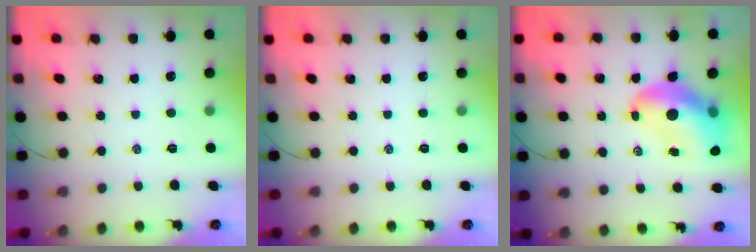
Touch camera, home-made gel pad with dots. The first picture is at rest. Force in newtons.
{"total": 0.0}
{"total": 13.8, "press": 13.3, "slide": 3.7}